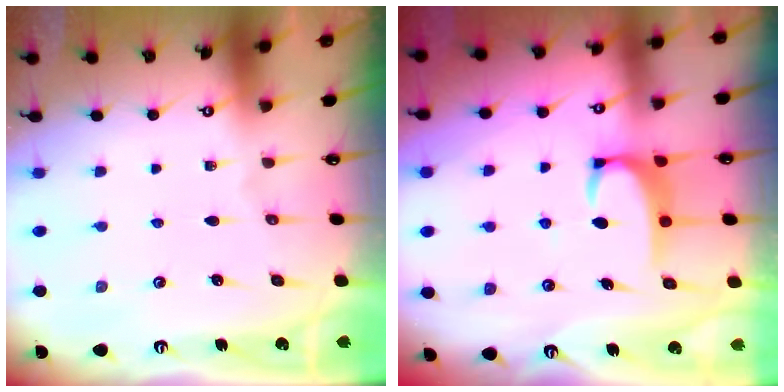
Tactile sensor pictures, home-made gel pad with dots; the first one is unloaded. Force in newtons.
{"total": 3.5, "press": 3.5, "slide": 0.3}